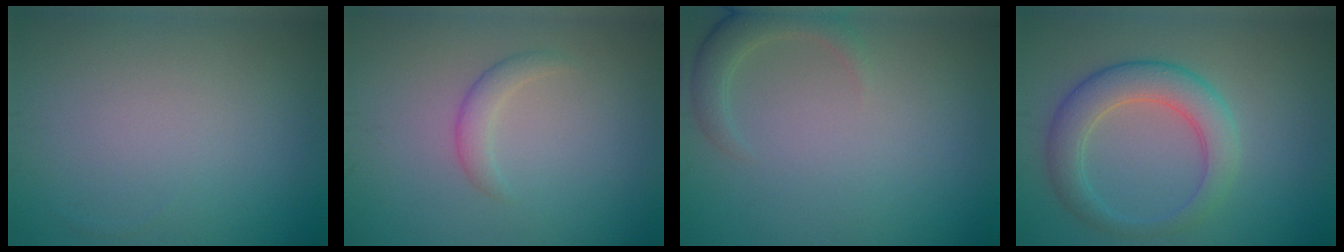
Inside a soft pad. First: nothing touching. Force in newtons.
{"total": 1.6, "press": 1.6, "slide": 0.1}
{"total": 2.7, "press": 2.6, "slide": 0.5}
{"total": 4.2, "press": 4.2, "slide": 0.5}